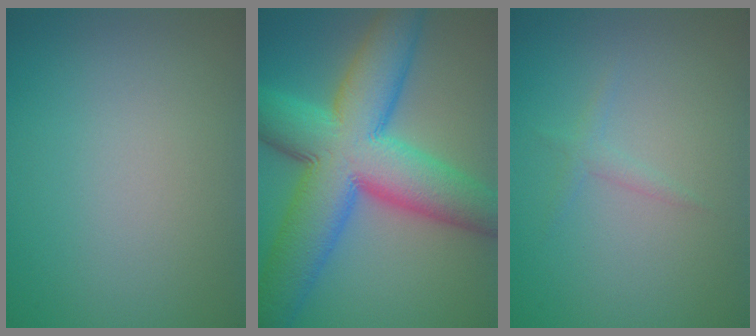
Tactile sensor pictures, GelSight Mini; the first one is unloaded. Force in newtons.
{"total": 13.6, "press": 13.6, "slide": 0.2}
{"total": 0.9, "press": 0.9, "slide": 0.1}